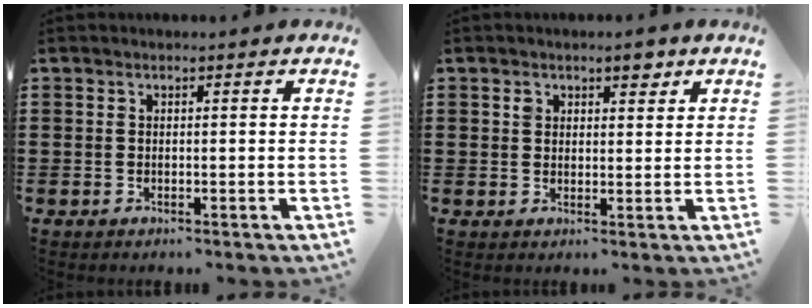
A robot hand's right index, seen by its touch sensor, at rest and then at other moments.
{"total": 2.7, "force": [1.8, 1.5, 1.4], "torque": [-0.025, 0.004, 0.031]}